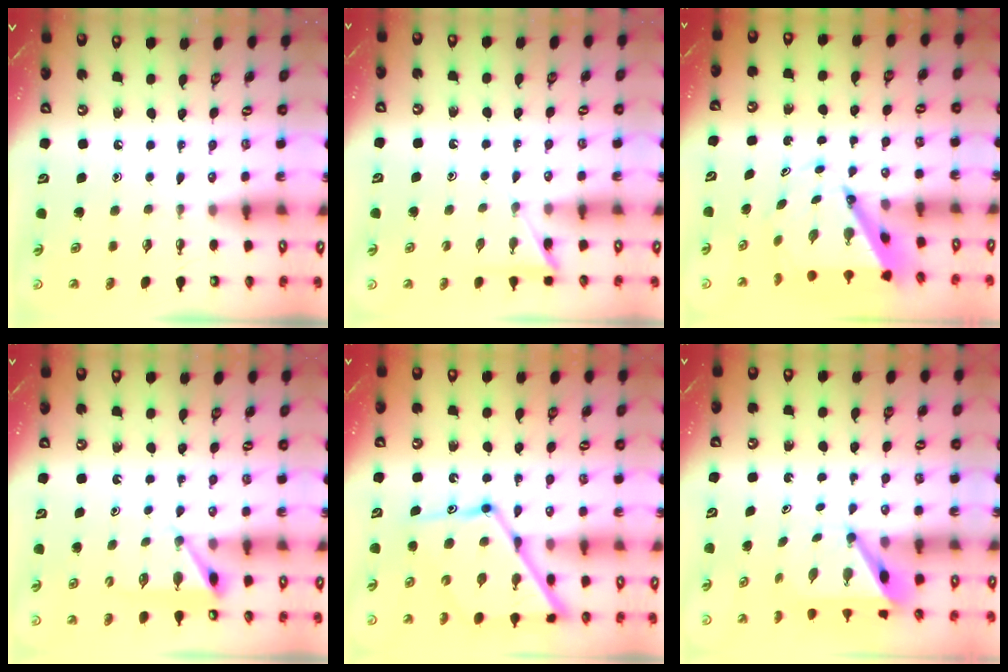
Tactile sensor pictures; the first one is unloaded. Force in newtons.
{"total": 4.1, "press": 4.0, "slide": 0.4}
{"total": 7.3, "press": 7.3, "slide": 0.7}
{"total": 6.5, "press": 6.5, "slide": 0.4}
{"total": 17.3, "press": 17.2, "slide": 1.4}
{"total": 5.9, "press": 5.9, "slide": 0.1}